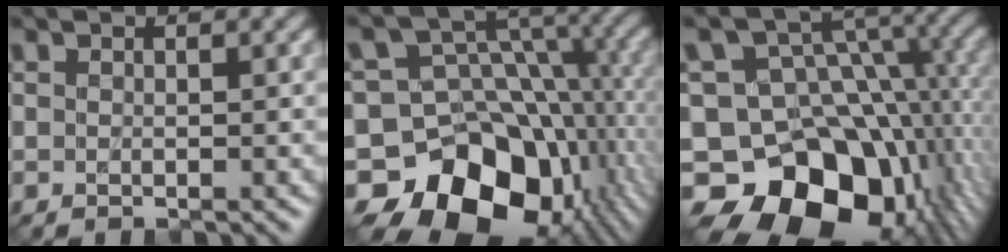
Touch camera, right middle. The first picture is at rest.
{"total": 17.2, "force": [-7.9, 12.4, 9.0], "torque": [-0.159, 0.000, -0.127]}
{"total": 16.5, "force": [-7.1, 11.2, 9.9], "torque": [-0.158, -0.005, -0.118]}